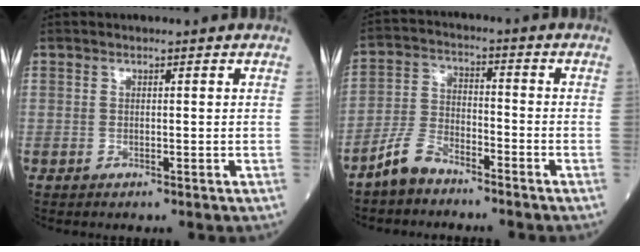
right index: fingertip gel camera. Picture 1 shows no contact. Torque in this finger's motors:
{"motor_torque": [-0.28, -0.04, -0.13, -0.10]}